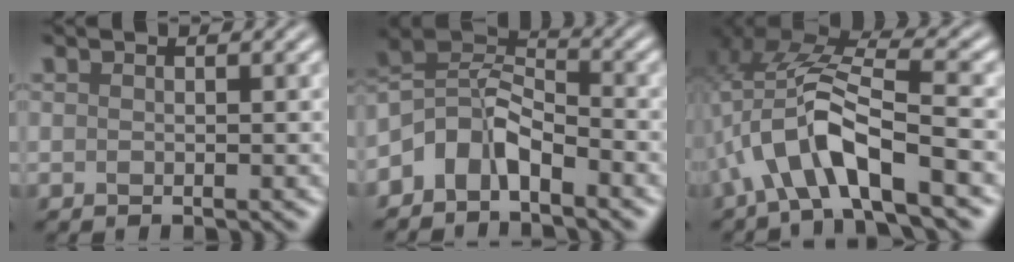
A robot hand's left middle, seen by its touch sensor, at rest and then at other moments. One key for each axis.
{"total": 4.7, "fx": -3.2, "fy": 2.3, "fz": 2.5, "tx": -0.041, "ty": 0.008, "tz": -0.075}
{"total": 7.1, "fx": -2.9, "fy": 2.2, "fz": 6.2, "tx": -0.122, "ty": 0.011, "tz": -0.052}